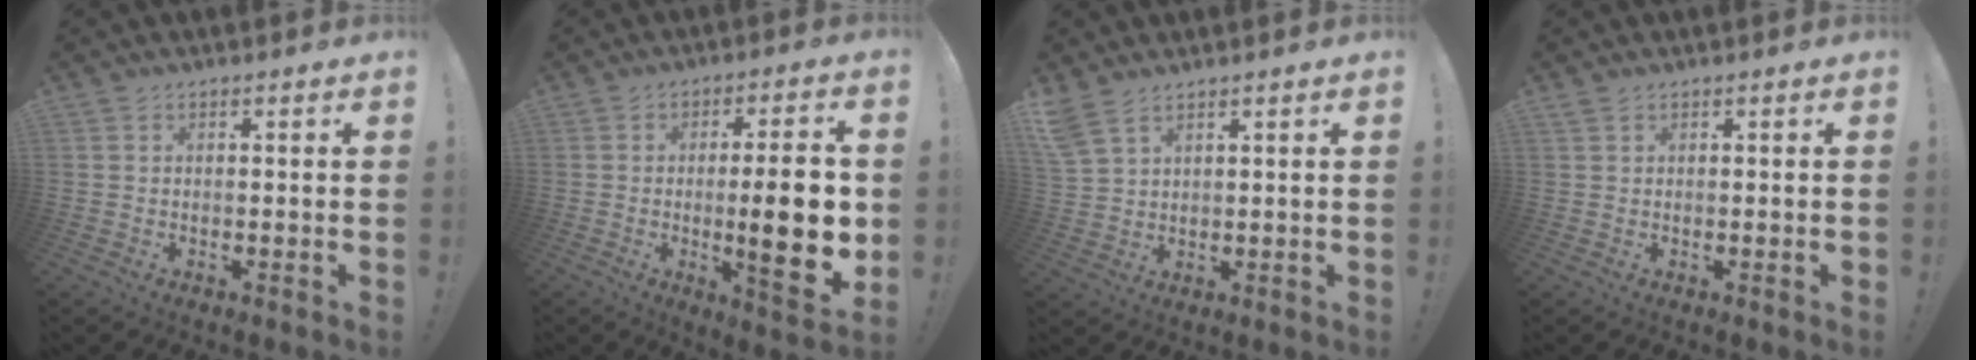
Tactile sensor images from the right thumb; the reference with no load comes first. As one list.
[{"total": 16.5, "force": [-1.3, 3.4, 16.1], "torque": [-0.219, -0.011, -0.016]}, {"total": 5.7, "force": [4.3, 2.2, 3.1], "torque": [-0.068, -0.013, 0.088]}, {"total": 0.7, "force": [0.2, 0.2, 0.7], "torque": [-0.014, 0.001, 0.005]}]